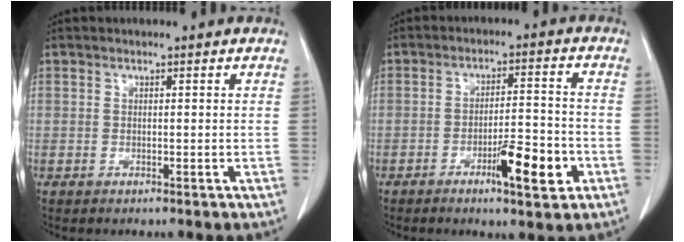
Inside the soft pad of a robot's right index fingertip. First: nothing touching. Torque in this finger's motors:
{"motor_torque": [0.51, -0.47, 0.40, 0.09]}